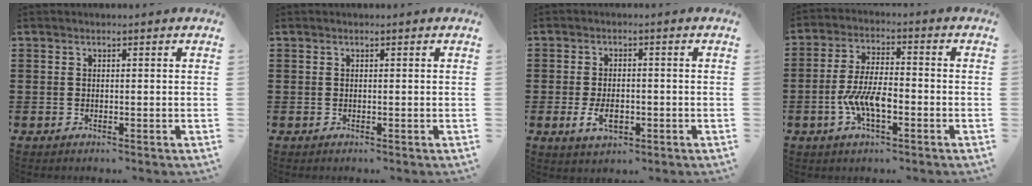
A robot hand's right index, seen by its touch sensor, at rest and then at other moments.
{"total": 0.0}
{"total": 4.2, "force": [-1.1, 2.4, 3.3], "torque": [-0.071, -0.001, -0.023]}
{"total": 7.5, "force": [-2.7, 2.9, 6.3], "torque": [-0.147, -0.007, -0.058]}